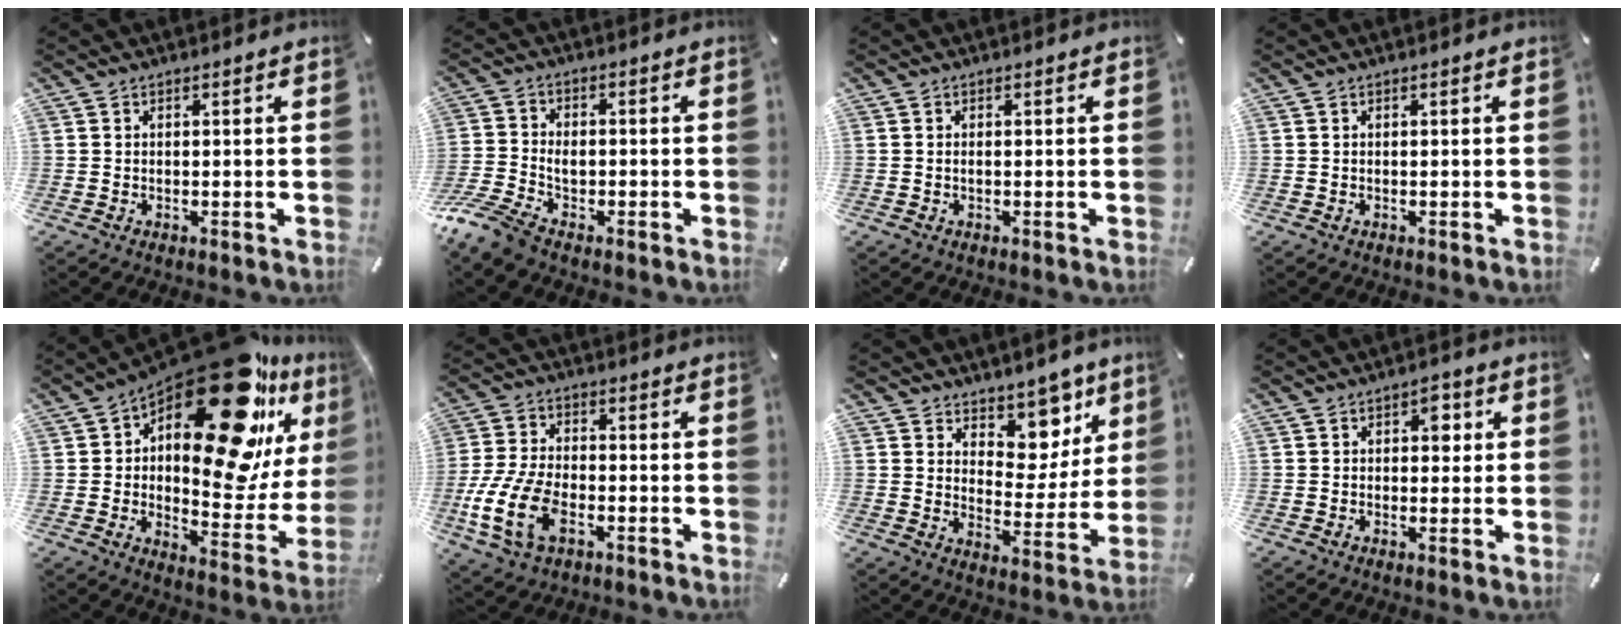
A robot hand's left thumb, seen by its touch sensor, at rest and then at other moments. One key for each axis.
{"total": 7.2, "fx": -3.8, "fy": 4.3, "fz": 4.3, "tx": -0.100, "ty": 0.008, "tz": -0.073}
{"total": 0.6, "fx": -0.2, "fy": 0.2, "fz": 0.6, "tx": -0.012, "ty": -0.002, "tz": -0.003}
{"total": 0.0}
{"total": 30.8, "fx": 16.5, "fy": 13.3, "fz": 22.3, "tx": -0.299, "ty": -0.125, "tz": 0.276}
{"total": 12.9, "fx": -5.1, "fy": 7.6, "fz": 9.0, "tx": -0.201, "ty": 0.009, "tz": -0.092}
{"total": 9.9, "fx": 7.4, "fy": 6.4, "fz": 2.0, "tx": -0.012, "ty": -0.081, "tz": 0.132}
{"total": 3.5, "fx": 0.8, "fy": 2.3, "fz": 2.5, "tx": -0.021, "ty": -0.002, "tz": 0.003}